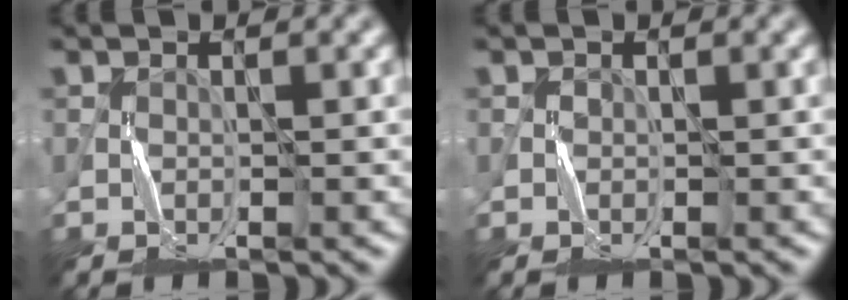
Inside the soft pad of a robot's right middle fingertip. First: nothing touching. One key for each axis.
{"total": 0.6, "fx": -0.1, "fy": 0.5, "fz": 0.1, "tx": -0.003, "ty": 0.002, "tz": -0.002}